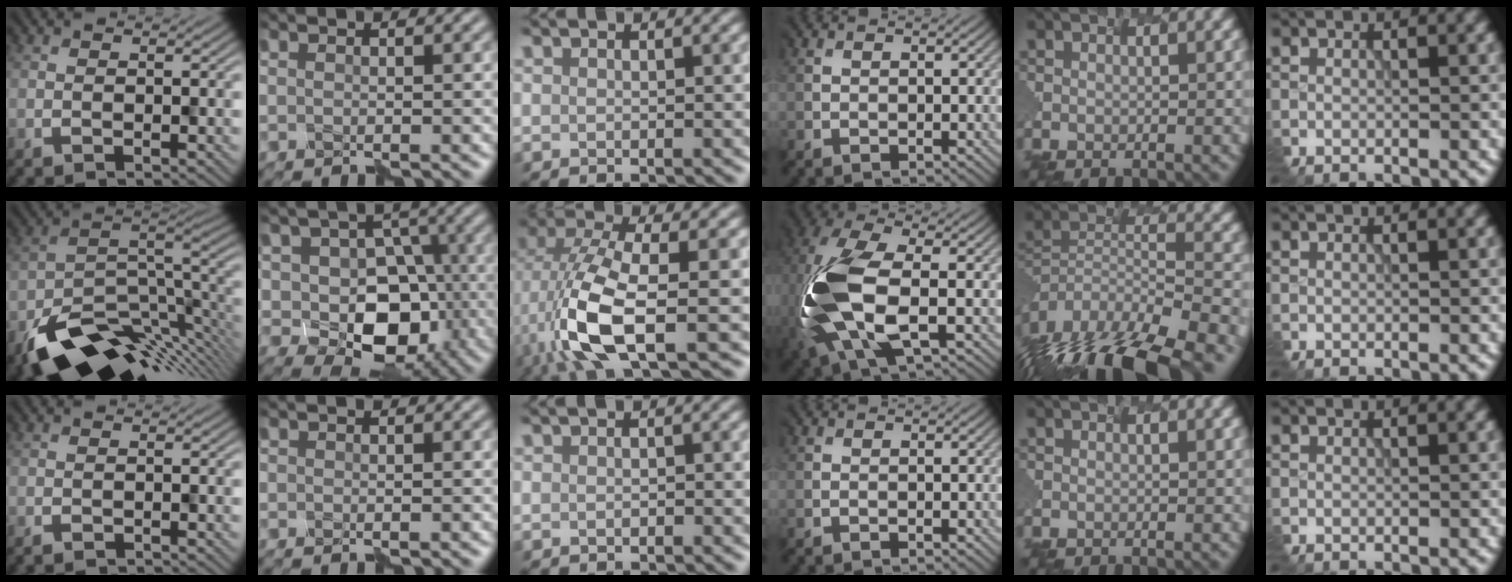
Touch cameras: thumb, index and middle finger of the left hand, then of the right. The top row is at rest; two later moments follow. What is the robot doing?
{"motion": "assemble", "object": "markers"}